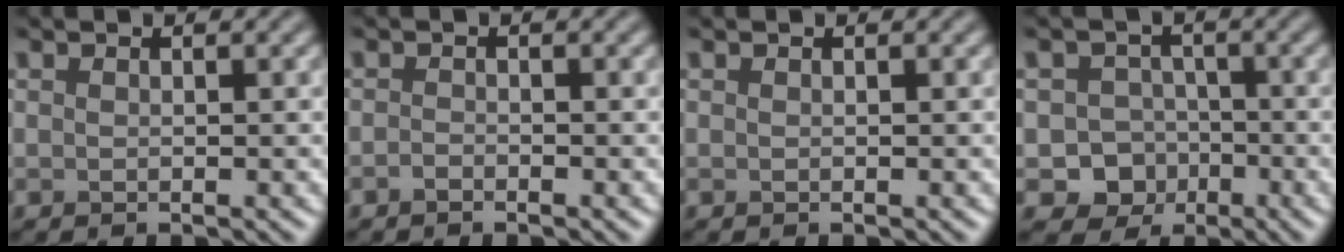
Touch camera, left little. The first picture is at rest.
{"total": 0.6, "force": [-0.5, 0.2, 0.3], "torque": [-0.006, -0.001, -0.011]}
{"total": 0.0}
{"total": 5.9, "force": [-2.4, 5.2, 1.3], "torque": [0.011, -0.007, -0.059]}